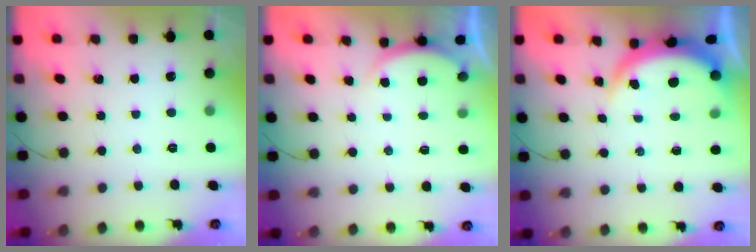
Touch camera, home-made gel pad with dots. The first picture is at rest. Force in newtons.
{"total": 2.4, "press": 2.4, "slide": 0.6}
{"total": 5.4, "press": 5.3, "slide": 0.4}